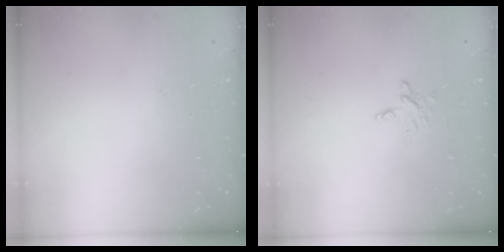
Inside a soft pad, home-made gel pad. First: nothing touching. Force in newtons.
{"total": 4.0, "press": 4.0, "slide": 0.3}